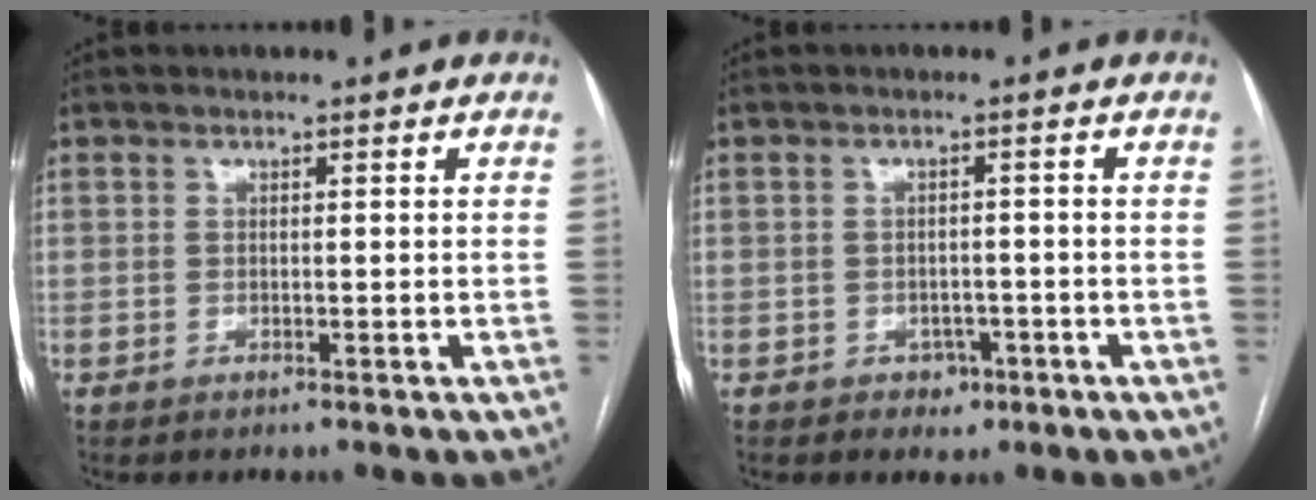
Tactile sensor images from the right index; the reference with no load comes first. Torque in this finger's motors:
{"motor_torque": [0.12, 0.08, -0.02, -0.01]}